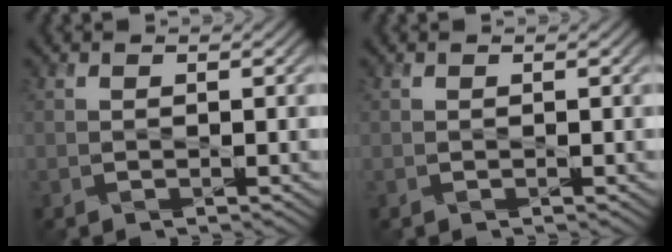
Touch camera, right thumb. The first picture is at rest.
{"total": 0.0}